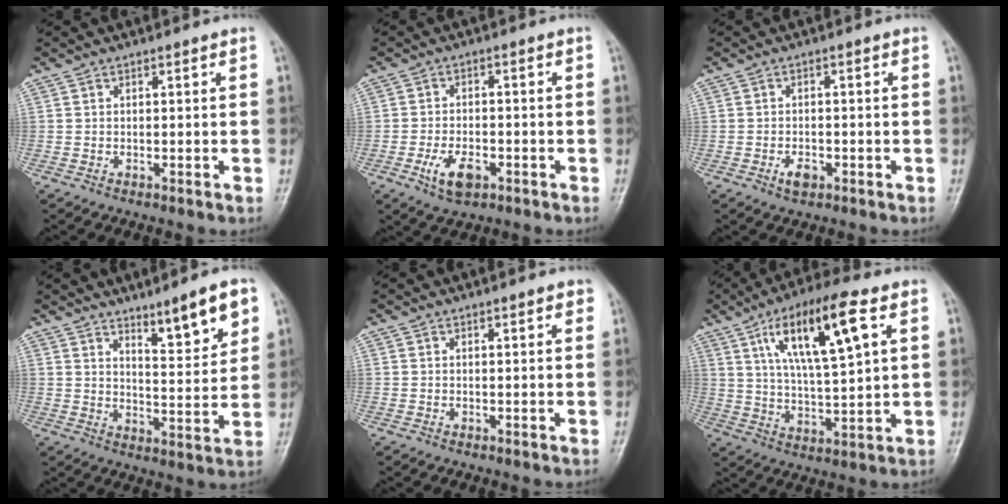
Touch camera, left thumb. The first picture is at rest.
{"total": 6.2, "force": [-2.8, 3.3, 4.4], "torque": [-0.079, 0.011, -0.046]}
{"total": 2.9, "force": [-1.5, 1.6, 2.0], "torque": [-0.031, 0.007, -0.024]}
{"total": 10.0, "force": [6.1, 2.3, 7.6], "torque": [-0.097, -0.042, 0.096]}
{"total": 1.5, "force": [0.9, 0.4, 1.1], "torque": [-0.013, -0.001, 0.008]}
{"total": 16.4, "force": [6.7, 4.2, 14.3], "torque": [-0.246, -0.012, 0.117]}